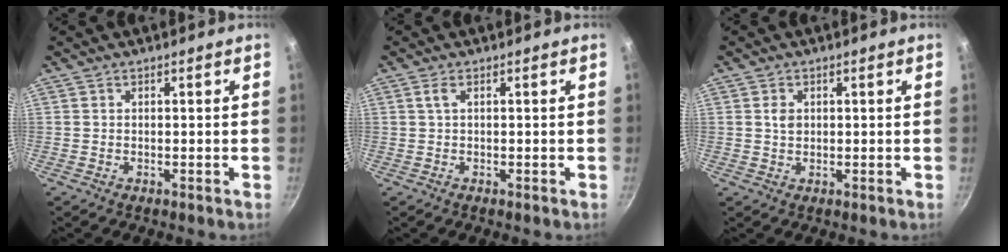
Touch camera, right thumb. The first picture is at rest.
{"total": 1.3, "force": [0.1, 0.2, 1.2], "torque": [-0.024, 0.001, 0.001]}
{"total": 2.1, "force": [0.4, 1.6, 1.3], "torque": [-0.019, -0.001, 0.006]}